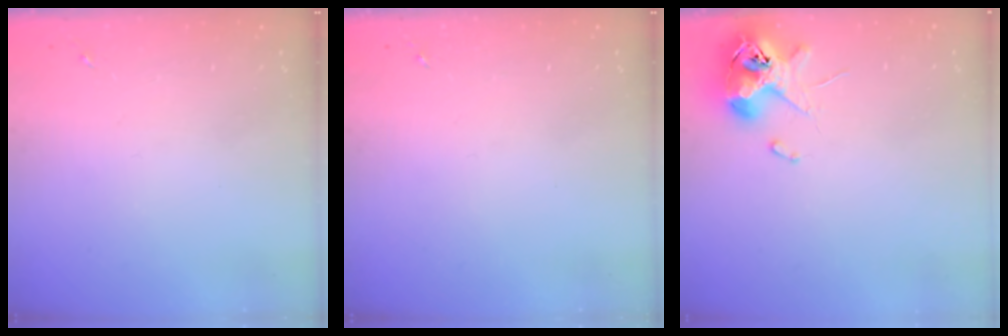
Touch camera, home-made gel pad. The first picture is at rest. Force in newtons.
{"total": 0.0}
{"total": 11.8, "press": 11.6, "slide": 1.9}